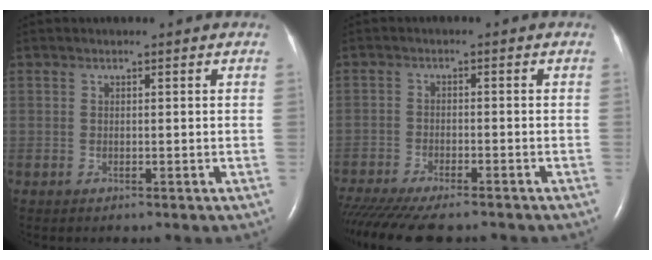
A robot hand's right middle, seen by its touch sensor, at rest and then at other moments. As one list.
[{"total": 15.5, "force": [-13.2, 3.1, 7.5], "torque": [-0.164, -0.034, -0.199]}]